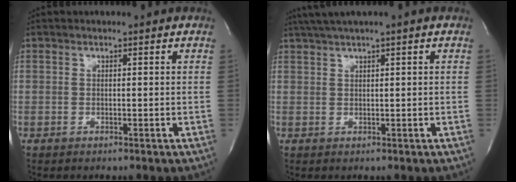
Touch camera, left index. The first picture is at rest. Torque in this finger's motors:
{"motor_torque": [0.48, -0.57, 0.27, 0.15]}